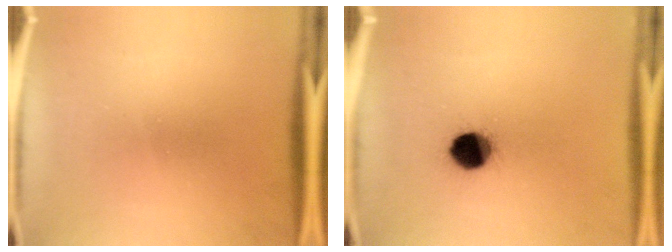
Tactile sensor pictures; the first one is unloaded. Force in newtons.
{"total": 9.3}